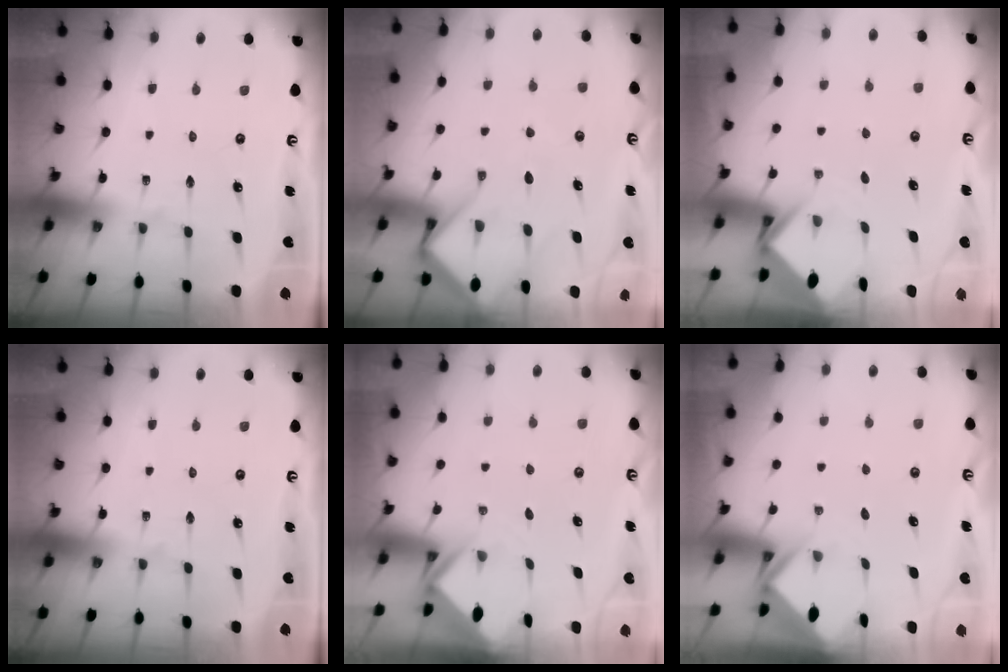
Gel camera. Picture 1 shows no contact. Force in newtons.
{"total": 12.1, "press": 12.0, "slide": 1.2}
{"total": 3.9, "press": 3.9, "slide": 0.2}
{"total": 0.0}
{"total": 2.4, "press": 2.4, "slide": 0.1}
{"total": 2.7, "press": 2.7, "slide": 0.1}